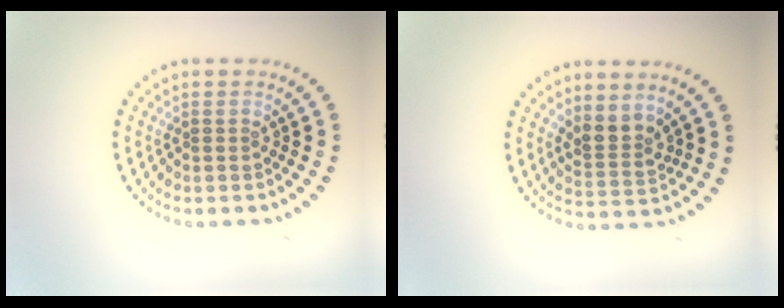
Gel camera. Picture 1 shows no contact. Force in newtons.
{"total": 2.5, "press": 1.9, "slide": 1.6}